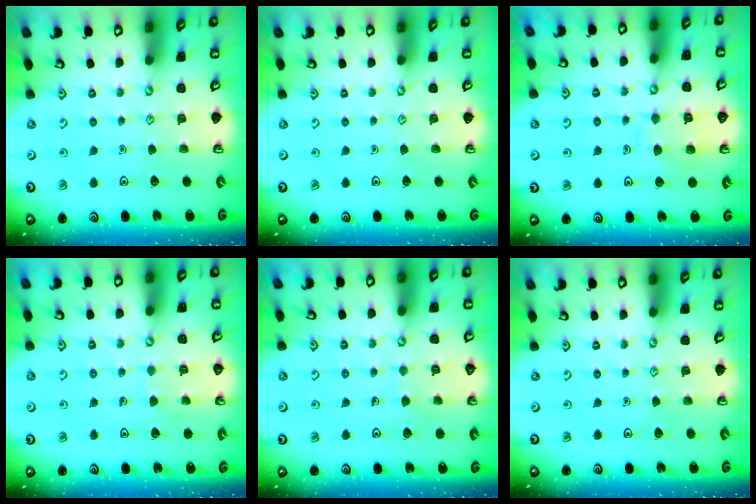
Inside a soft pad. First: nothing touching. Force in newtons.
{"total": 0.0}
{"total": 8.3, "press": 8.2, "slide": 0.8}
{"total": 4.0, "press": 4.0, "slide": 0.3}
{"total": 4.0, "press": 4.0, "slide": 0.3}
{"total": 0.0}